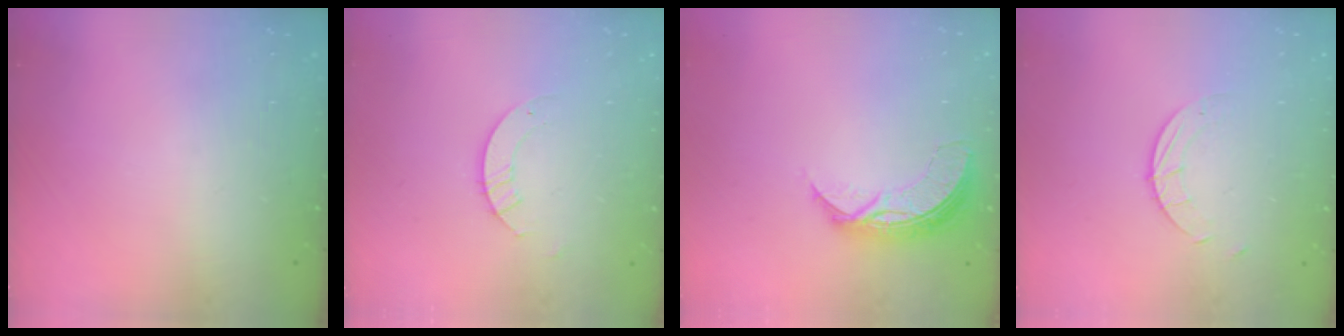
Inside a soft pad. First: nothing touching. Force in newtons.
{"total": 3.2, "press": 3.2, "slide": 0.2}
{"total": 8.9, "press": 8.9, "slide": 0.4}
{"total": 2.6, "press": 2.6, "slide": 0.2}